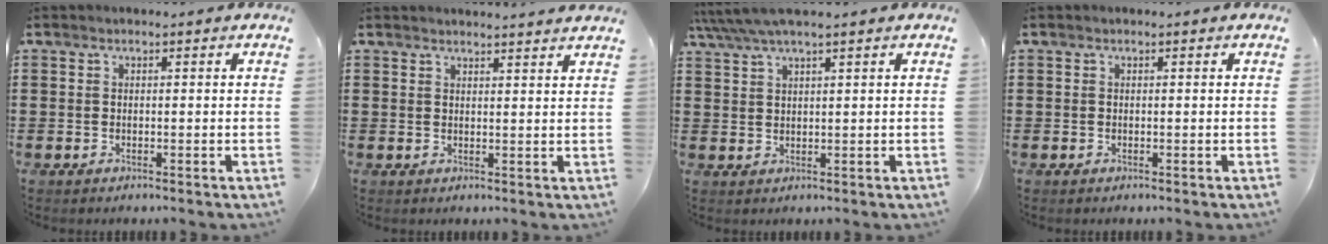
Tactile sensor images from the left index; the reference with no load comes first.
{"total": 2.1, "force": [2.1, -0.4, 0.1], "torque": [-0.007, -0.005, 0.040]}
{"total": 3.1, "force": [2.4, 0.2, 1.9], "torque": [-0.044, 0.001, 0.043]}
{"total": 0.0}